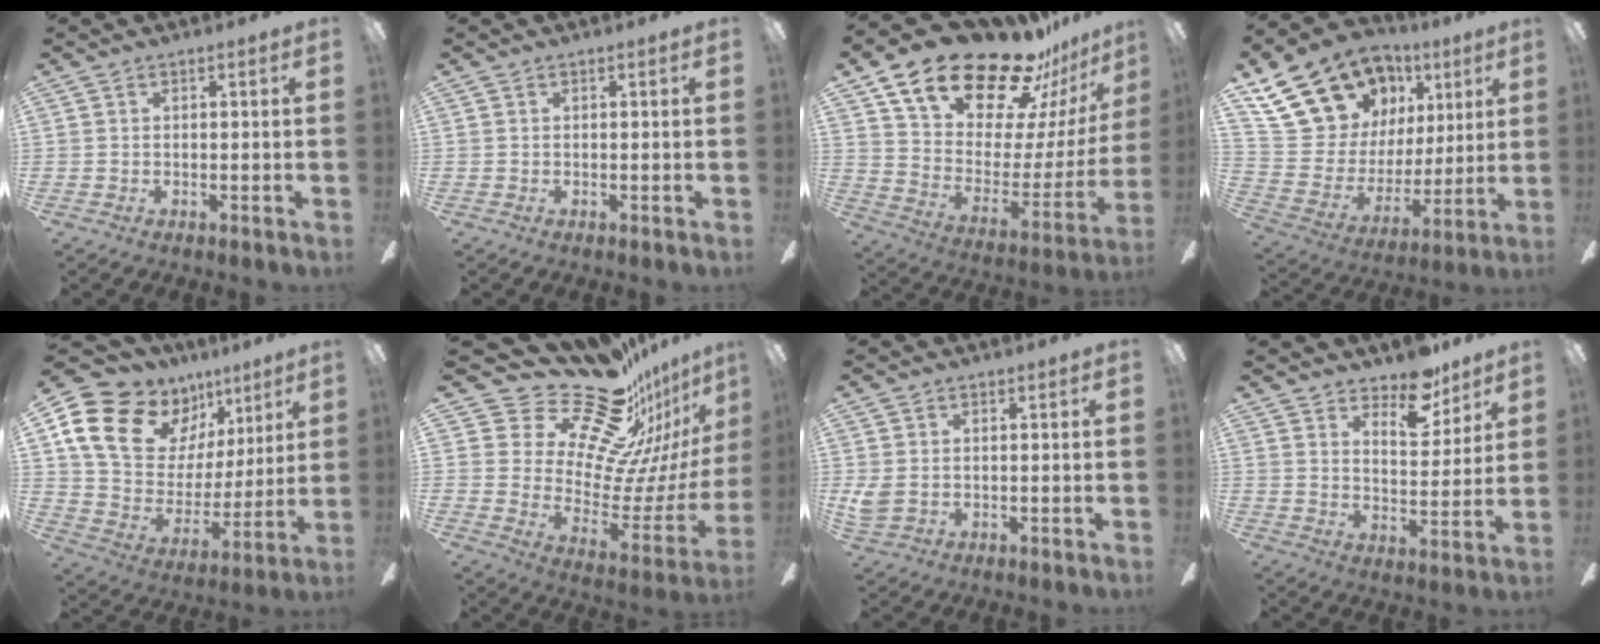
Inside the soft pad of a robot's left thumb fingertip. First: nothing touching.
{"total": 0.0}
{"total": 25.4, "force": [19.2, 11.2, 12.2], "torque": [-0.200, -0.127, 0.345]}
{"total": 19.8, "force": [13.5, 12.8, 6.8], "torque": [-0.147, -0.073, 0.275]}
{"total": 19.7, "force": [10.8, 13.5, 9.2], "torque": [-0.167, -0.048, 0.211]}
{"total": 22.8, "force": [18.5, 9.3, 9.5], "torque": [-0.147, -0.154, 0.333]}
{"total": 3.3, "force": [0.7, 2.6, 1.9], "torque": [-0.043, -0.004, 0.010]}
{"total": 10.5, "force": [8.3, 4.6, 4.5], "torque": [-0.050, -0.049, 0.145]}